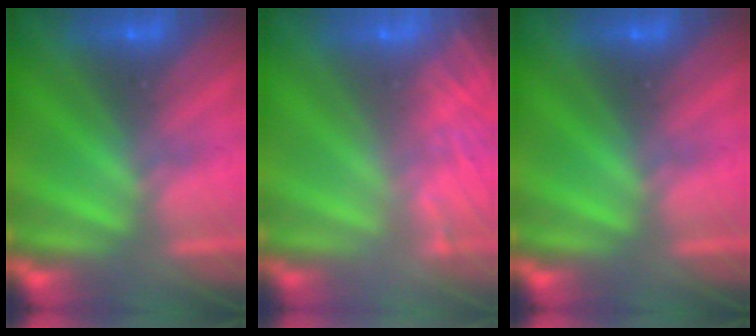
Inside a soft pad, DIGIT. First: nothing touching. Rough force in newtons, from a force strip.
{"total": 8.0}
{"total": 0.0}